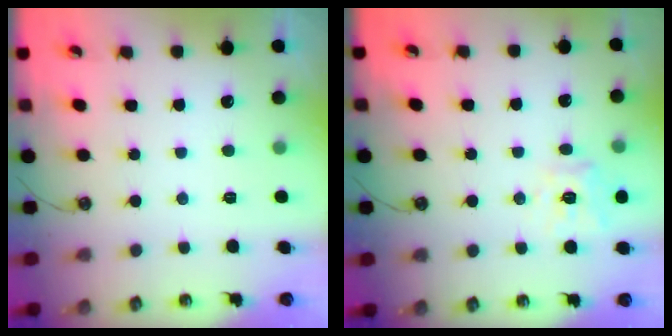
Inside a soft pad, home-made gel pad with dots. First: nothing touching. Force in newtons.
{"total": 11.5, "press": 11.4, "slide": 1.5}